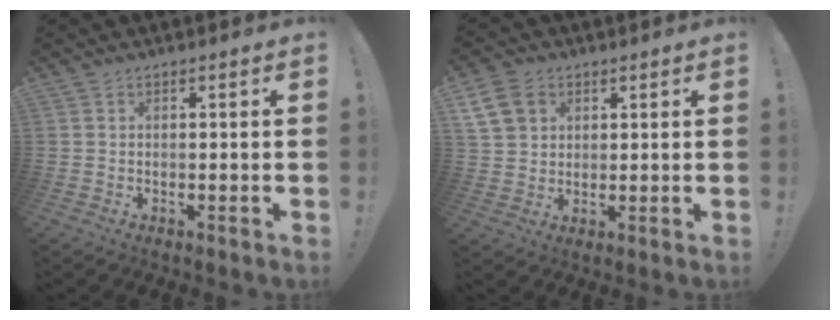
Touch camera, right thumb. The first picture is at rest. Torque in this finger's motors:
{"motor_torque": [0.01, 0.01, 0.05, 0.02, 0.00]}